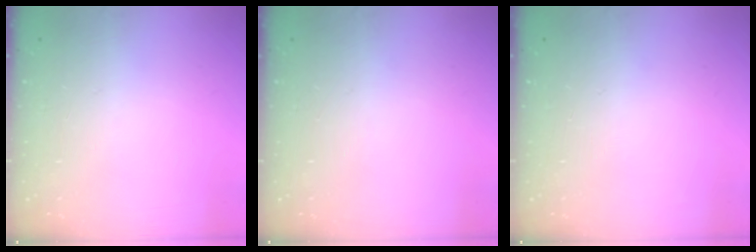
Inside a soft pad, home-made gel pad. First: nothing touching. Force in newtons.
{"total": 0.0}
{"total": 0.0}